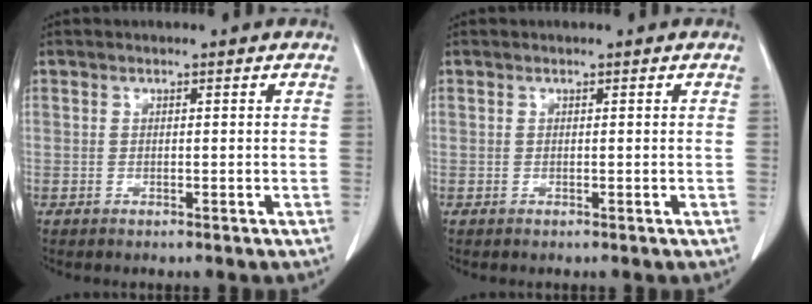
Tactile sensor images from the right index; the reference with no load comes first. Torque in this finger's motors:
{"motor_torque": [-0.30, 0.05, -0.03, -0.01]}